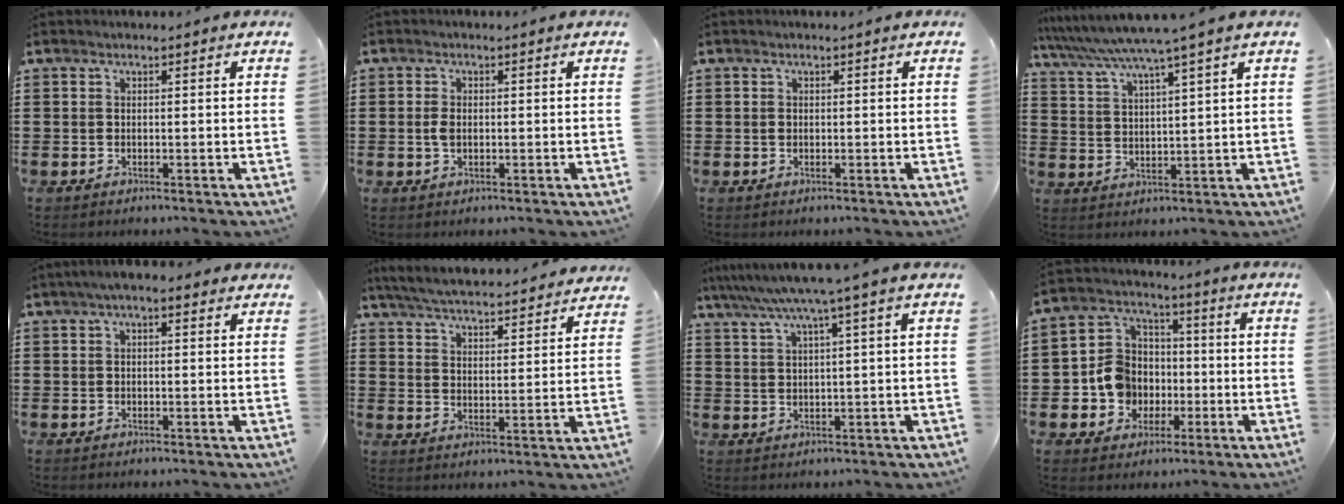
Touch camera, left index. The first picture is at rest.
{"total": 2.2, "force": [-0.1, 1.2, 1.9], "torque": [-0.045, 0.000, -0.004]}
{"total": 0.5, "force": [0.0, 0.4, 0.3], "torque": [-0.008, 0.001, 0.000]}
{"total": 5.5, "force": [4.6, -1.0, 2.8], "torque": [-0.072, -0.027, 0.076]}
{"total": 2.4, "force": [1.1, 0.9, 1.9], "torque": [-0.039, 0.008, 0.018]}
{"total": 5.4, "force": [5.3, -0.3, 1.1], "torque": [-0.046, -0.036, 0.090]}
{"total": 4.9, "force": [3.1, -0.9, 3.7], "torque": [-0.082, -0.014, 0.048]}
{"total": 8.8, "force": [-1.4, 8.2, 2.8], "torque": [-0.103, 0.010, -0.024]}